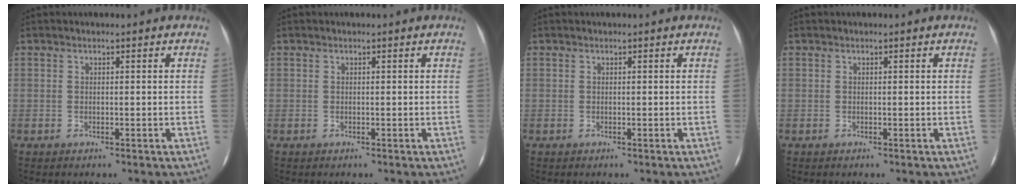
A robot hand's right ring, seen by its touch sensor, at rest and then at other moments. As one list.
[{"total": 0.0}, {"total": 0.0}, {"total": 0.0}]